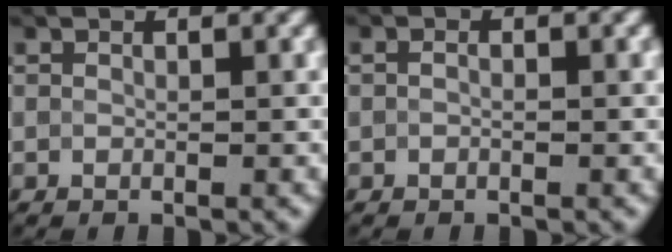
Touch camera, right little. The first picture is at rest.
{"total": 0.6, "force": [-0.1, 0.4, 0.5], "torque": [-0.010, 0.000, -0.004]}